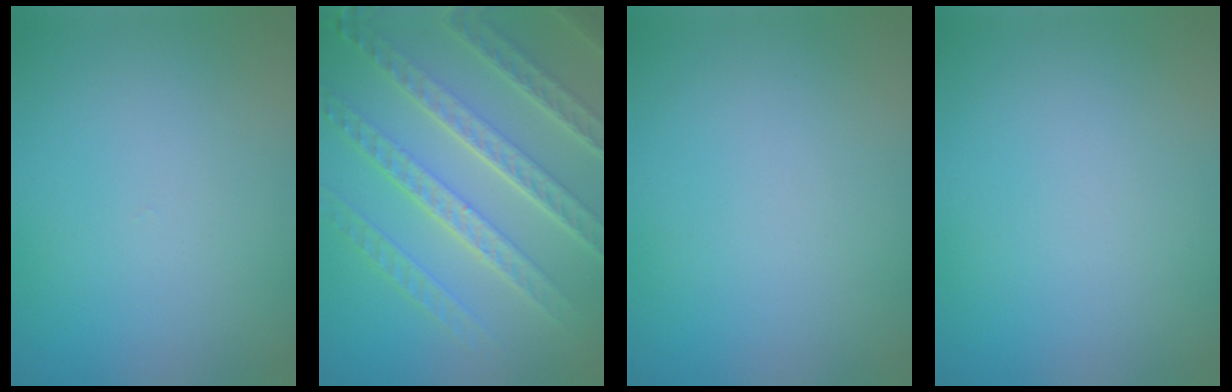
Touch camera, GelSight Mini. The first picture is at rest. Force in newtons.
{"total": 8.1, "press": 5.8, "slide": 5.7}
{"total": 0.0}
{"total": 0.0}